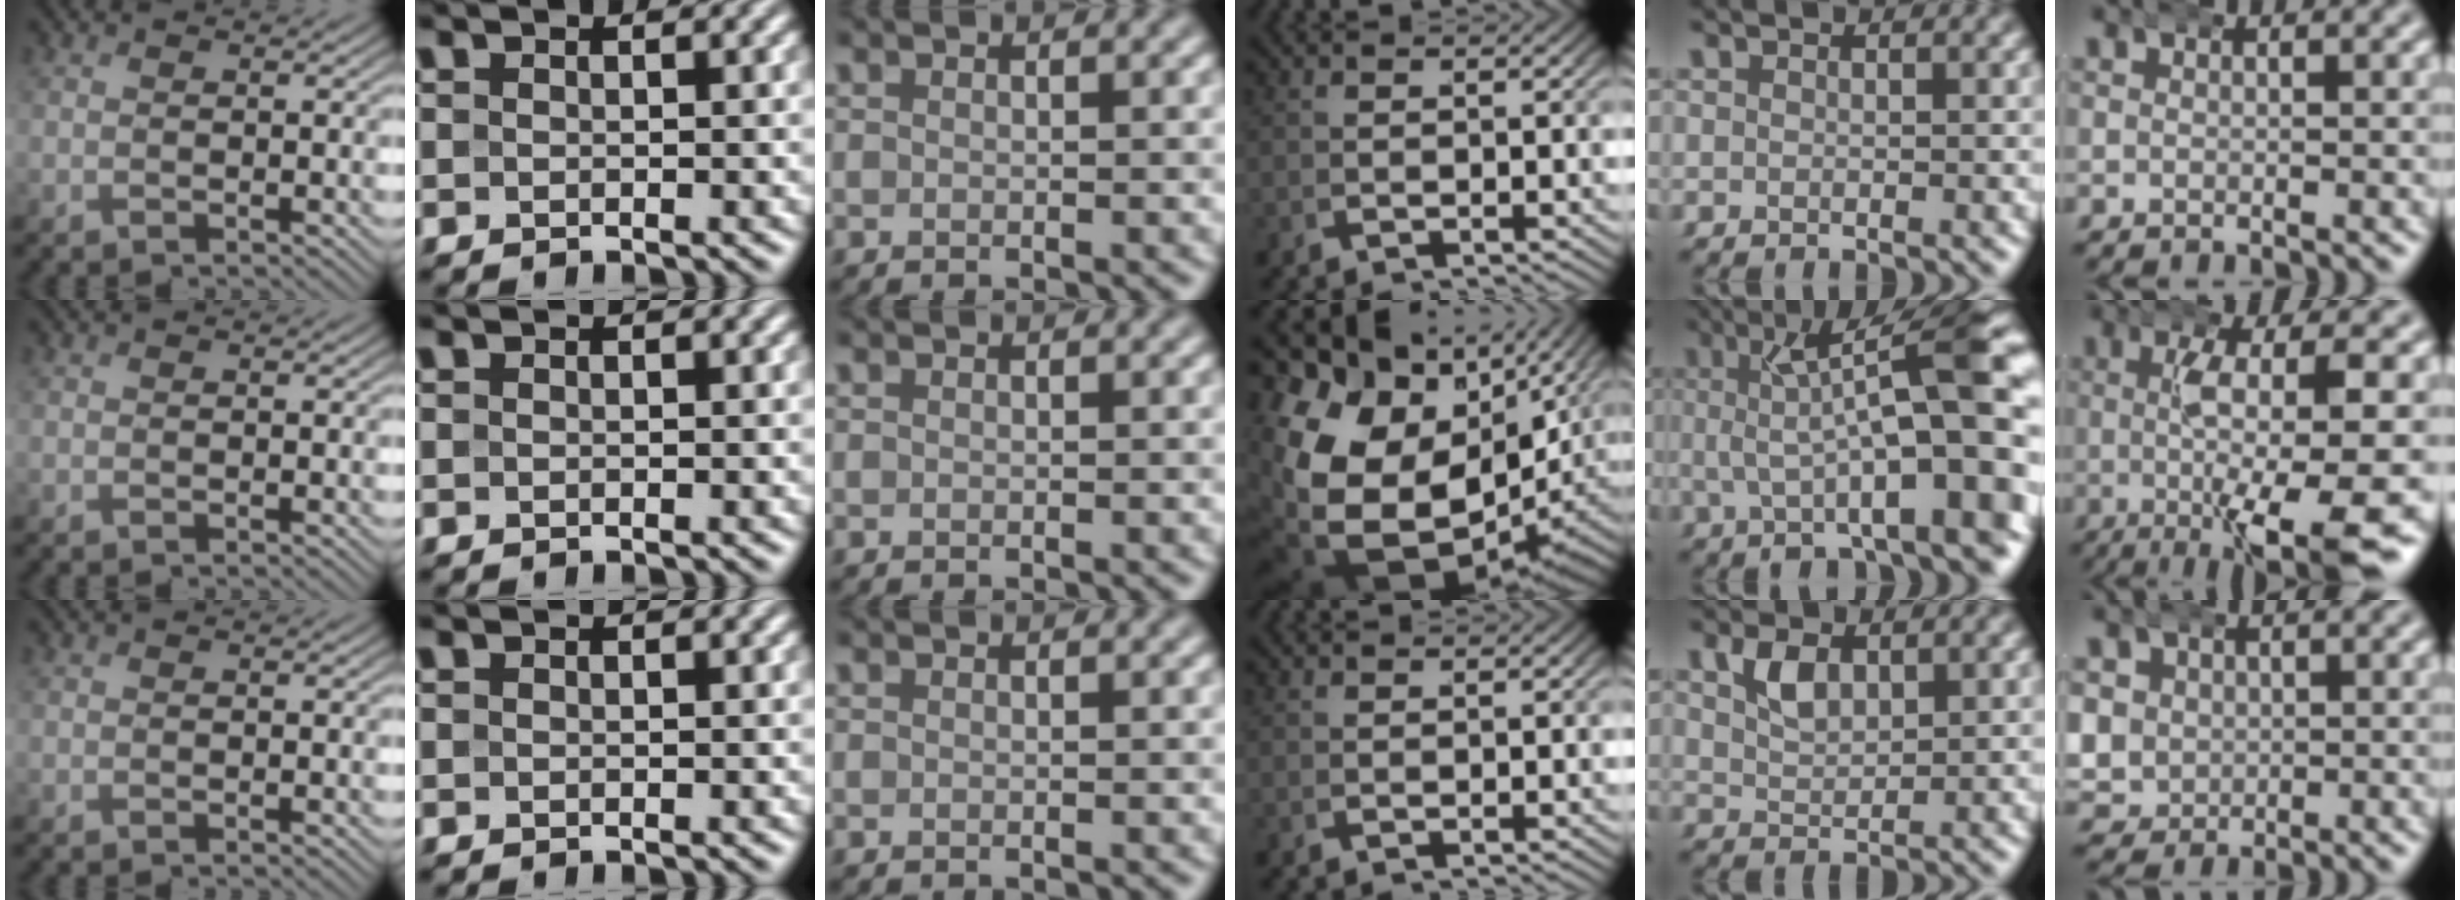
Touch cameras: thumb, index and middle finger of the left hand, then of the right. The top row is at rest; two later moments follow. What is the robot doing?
{"motion": "wrap", "object": "aluminum foil"}